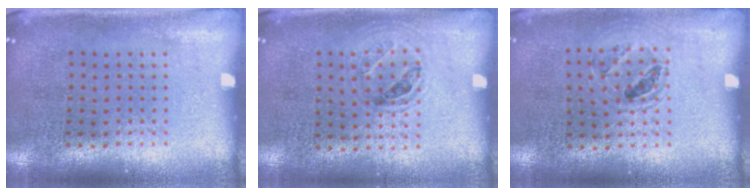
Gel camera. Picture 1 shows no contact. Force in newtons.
{"total": 1.1, "press": 0.9, "slide": 0.6}
{"total": 1.0, "press": 0.9, "slide": 0.2}